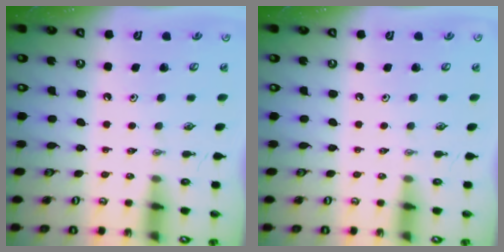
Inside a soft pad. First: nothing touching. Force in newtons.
{"total": 0.0}